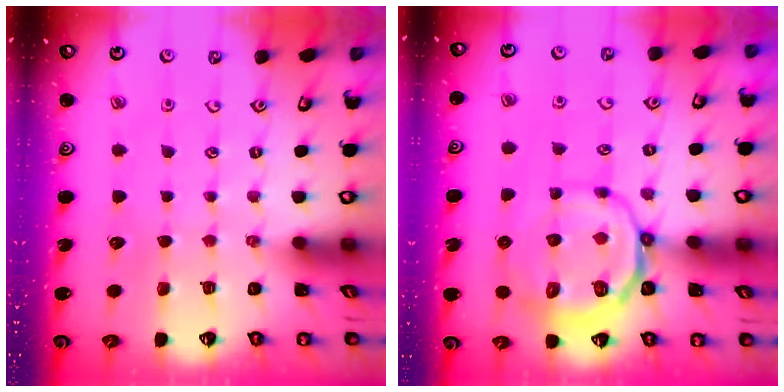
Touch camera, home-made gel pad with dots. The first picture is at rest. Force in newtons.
{"total": 10.1, "press": 9.8, "slide": 2.6}